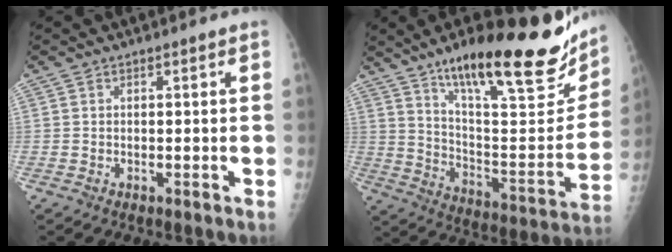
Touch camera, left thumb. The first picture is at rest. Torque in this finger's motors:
{"motor_torque": [0.63, 0.06, 1.43, -1.34, 0.22]}